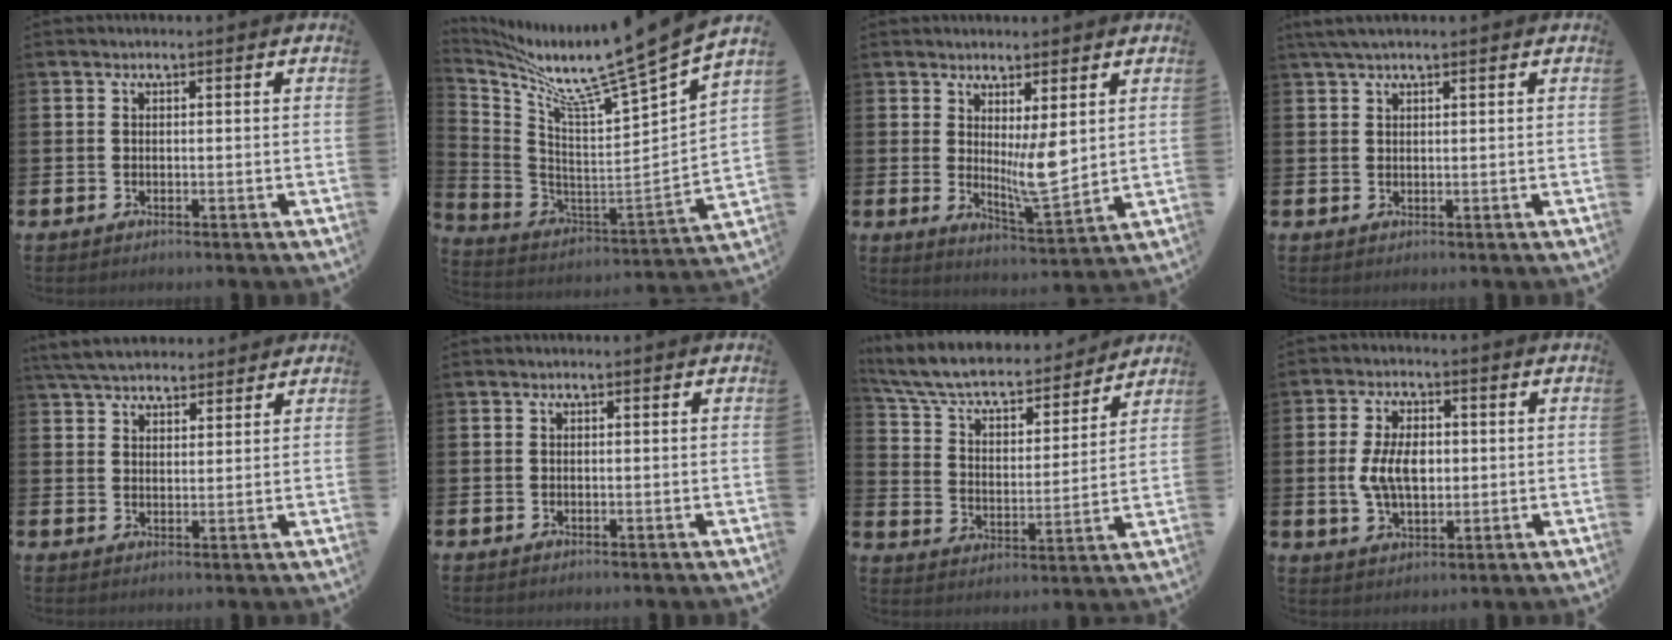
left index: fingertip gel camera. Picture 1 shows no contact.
{"total": 10.1, "force": [9.0, -1.0, 4.5], "torque": [-0.125, -0.084, 0.138]}
{"total": 5.8, "force": [2.3, 1.7, 5.0], "torque": [-0.065, -0.035, 0.036]}
{"total": 2.4, "force": [1.9, 0.5, 1.4], "torque": [-0.027, 0.004, 0.034]}
{"total": 5.3, "force": [5.0, 1.4, 1.0], "torque": [-0.040, -0.013, 0.094]}
{"total": 0.0}
{"total": 7.7, "force": [6.9, 2.2, 2.5], "torque": [-0.087, -0.052, 0.118]}
{"total": 6.3, "force": [0.4, 3.6, 5.1], "torque": [-0.100, 0.007, 0.003]}